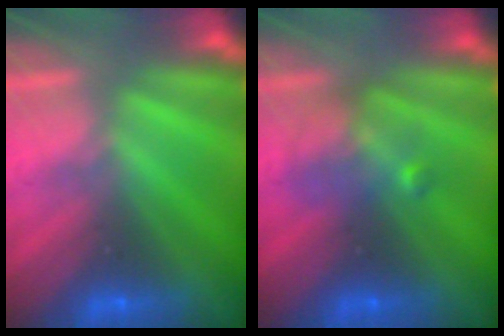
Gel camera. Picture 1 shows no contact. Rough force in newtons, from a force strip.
{"total": 2.4}